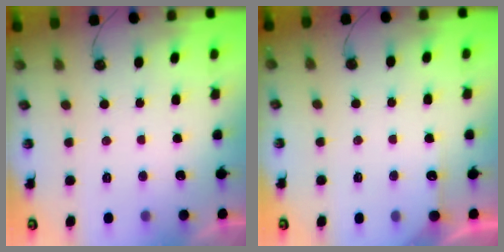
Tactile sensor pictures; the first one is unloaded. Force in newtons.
{"total": 4.9, "press": 4.9, "slide": 0.5}